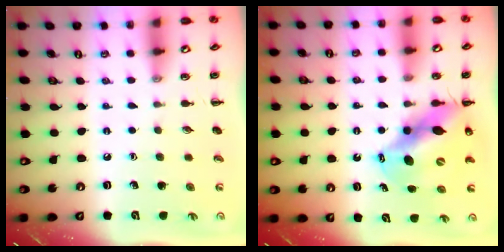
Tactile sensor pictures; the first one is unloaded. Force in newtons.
{"total": 12.9, "press": 12.4, "slide": 3.5}